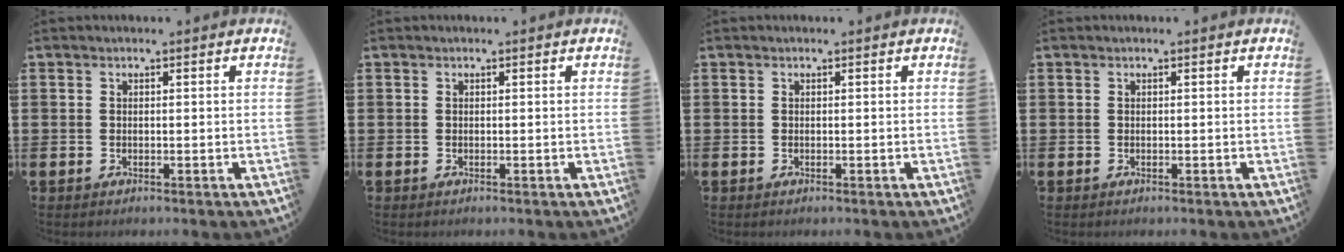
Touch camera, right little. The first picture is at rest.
{"total": 0.0}
{"total": 0.0}
{"total": 0.0}